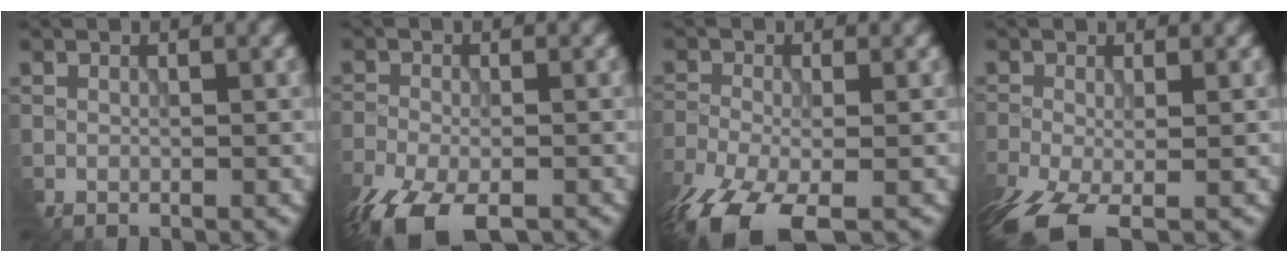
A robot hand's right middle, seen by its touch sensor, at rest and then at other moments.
{"total": 8.0, "force": [-5.5, 3.2, 4.8], "torque": [-0.111, -0.031, -0.106]}
{"total": 8.8, "force": [-5.9, 3.4, 5.5], "torque": [-0.127, -0.028, -0.111]}
{"total": 7.1, "force": [-4.5, 3.0, 4.7], "torque": [-0.117, -0.031, -0.083]}